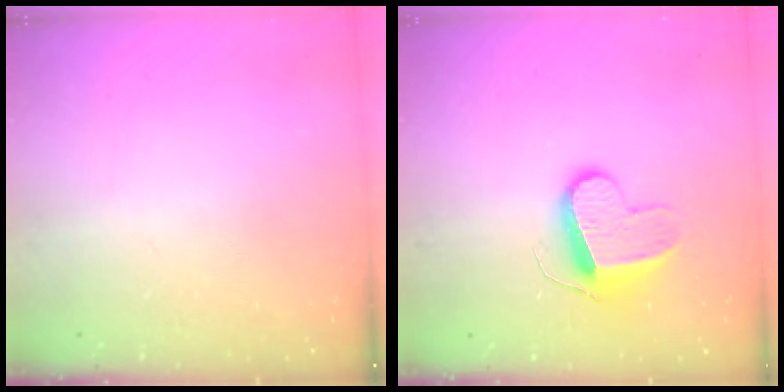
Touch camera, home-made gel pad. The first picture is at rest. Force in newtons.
{"total": 9.7, "press": 9.7, "slide": 0.6}